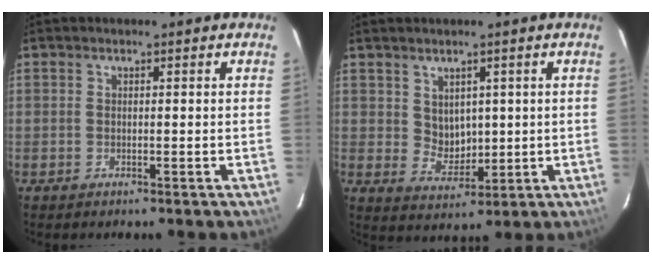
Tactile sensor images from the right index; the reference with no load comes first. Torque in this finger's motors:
{"motor_torque": [0.12, 0.21, 0.03, 0.00]}